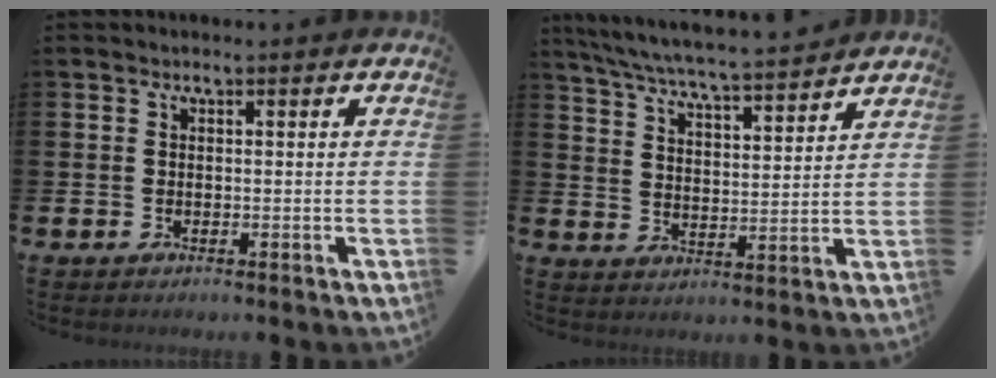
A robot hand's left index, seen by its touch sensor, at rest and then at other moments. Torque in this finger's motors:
{"motor_torque": [0.97, -1.16, 0.67, 0.21]}